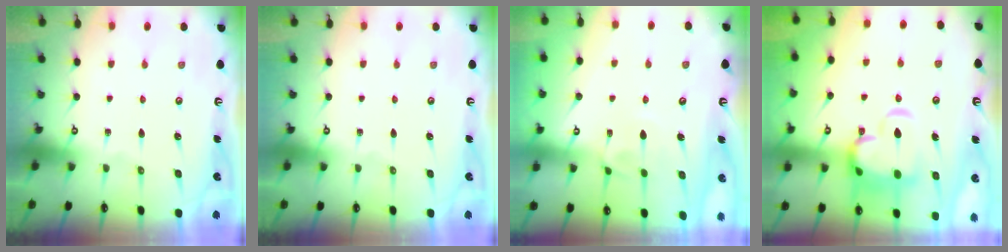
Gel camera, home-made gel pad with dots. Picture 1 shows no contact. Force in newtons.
{"total": 0.0}
{"total": 1.4, "press": 1.0, "slide": 1.0}
{"total": 7.8, "press": 7.6, "slide": 1.8}